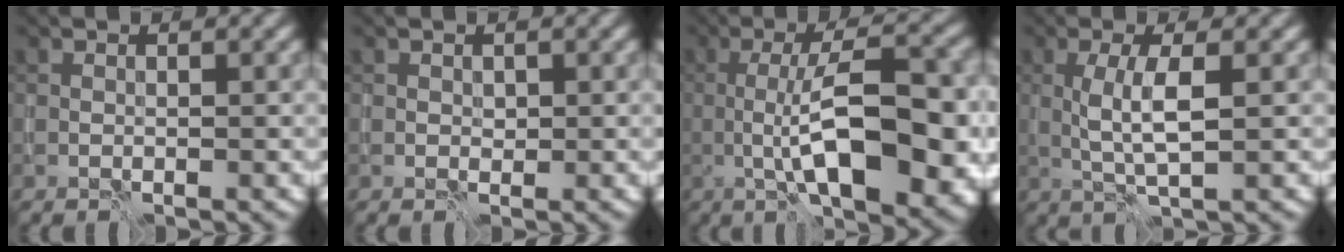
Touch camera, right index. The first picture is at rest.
{"total": 0.7, "force": [0.1, 0.6, 0.2], "torque": [-0.003, -0.003, 0.004]}
{"total": 10.0, "force": [-2.4, 2.8, 9.3], "torque": [-0.146, 0.008, -0.042]}
{"total": 3.4, "force": [0.0, 0.6, 3.3], "torque": [-0.066, 0.004, 0.000]}